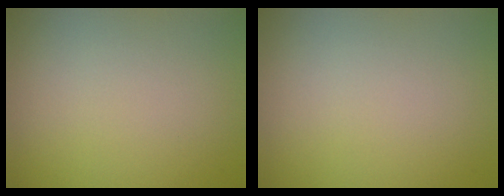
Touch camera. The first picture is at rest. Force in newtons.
{"total": 0.0}